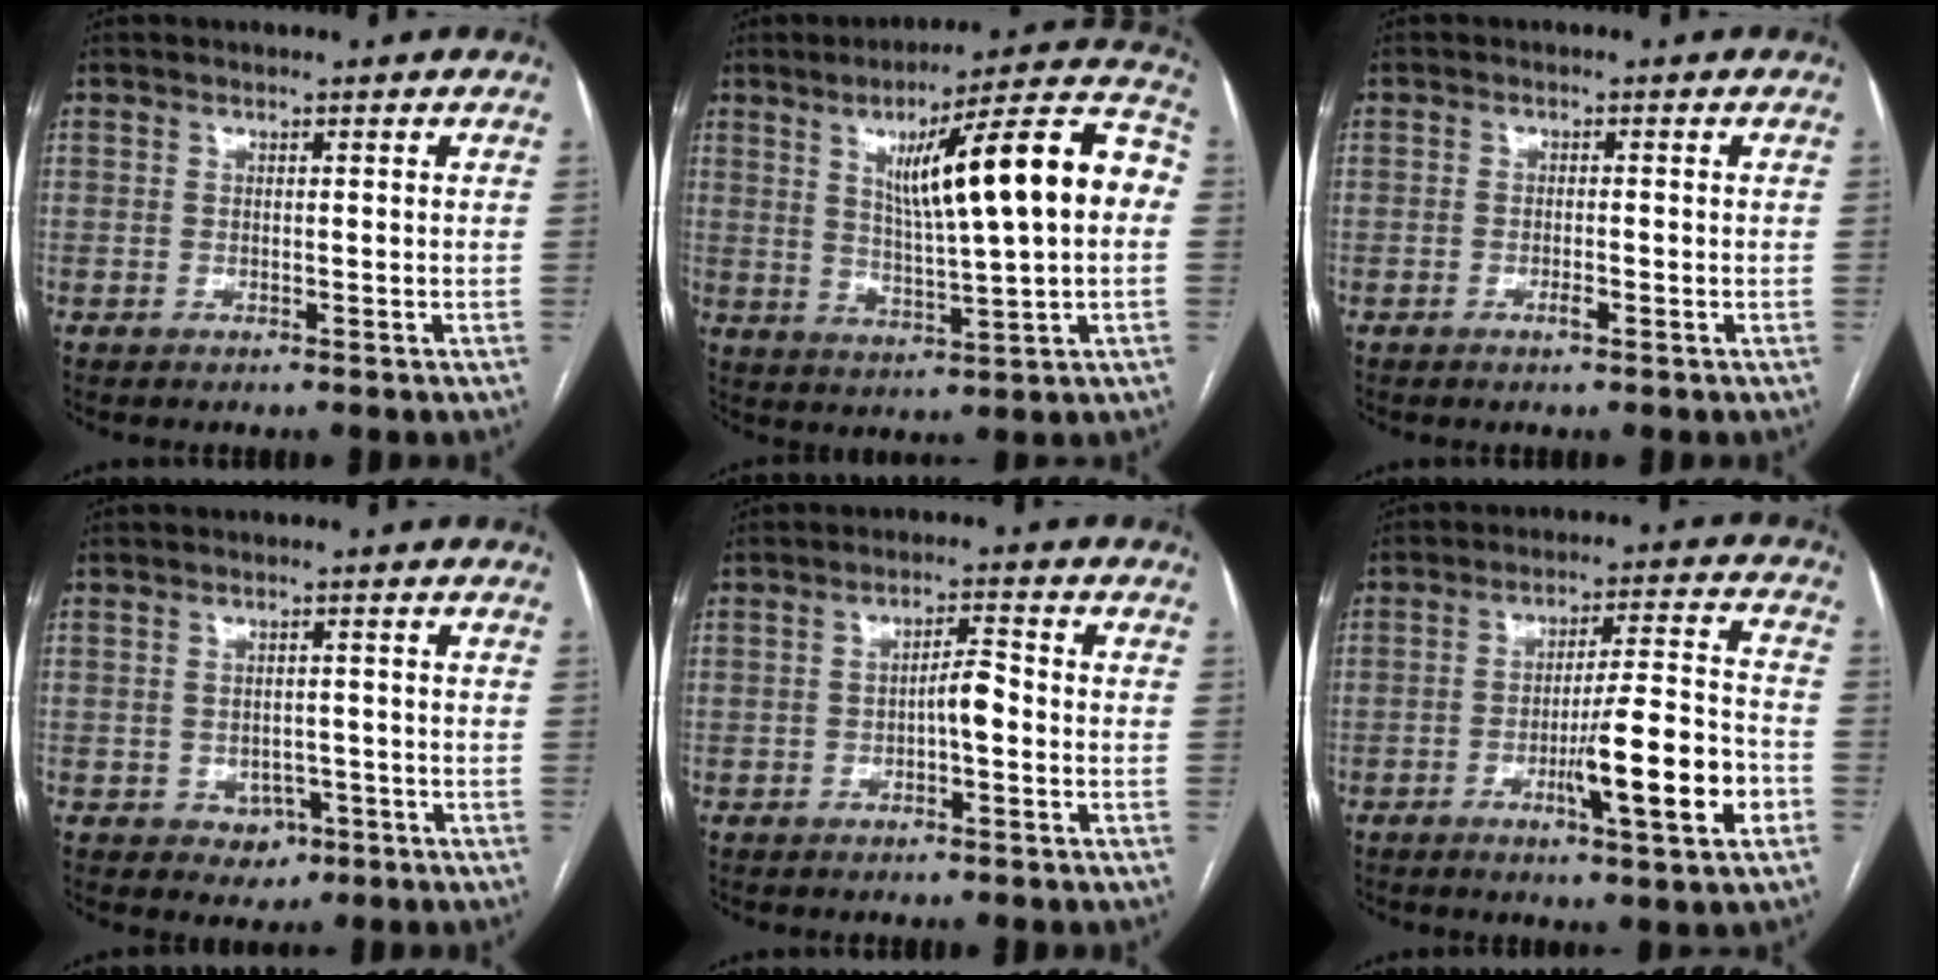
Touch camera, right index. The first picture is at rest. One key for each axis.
{"total": 18.2, "fx": 3.1, "fy": 1.5, "fz": 17.8, "tx": -0.259, "ty": 0.030, "tz": 0.043}
{"total": 1.3, "fx": -0.7, "fy": 0.3, "fz": 1.1, "tx": -0.021, "ty": 0.000, "tz": -0.011}
{"total": 3.3, "fx": -1.5, "fy": 2.6, "fz": 1.4, "tx": -0.008, "ty": 0.006, "tz": -0.012}
{"total": 3.2, "fx": -0.9, "fy": 0.6, "fz": 3.0, "tx": -0.046, "ty": 0.009, "tz": -0.014}
{"total": 11.3, "fx": -4.1, "fy": 0.7, "fz": 10.5, "tx": -0.159, "ty": 0.002, "tz": -0.061}